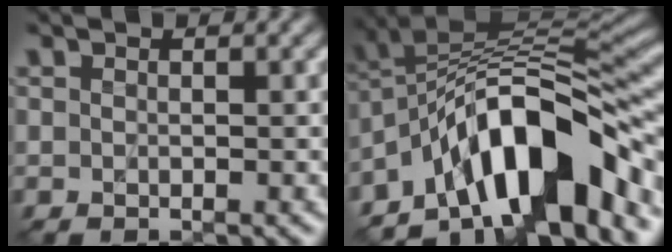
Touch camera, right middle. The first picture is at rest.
{"total": 12.6, "force": [-6.1, 4.9, 9.8], "torque": [-0.134, 0.022, -0.120]}